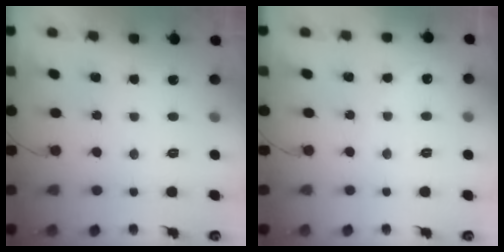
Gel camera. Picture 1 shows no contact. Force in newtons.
{"total": 3.1, "press": 3.0, "slide": 0.4}